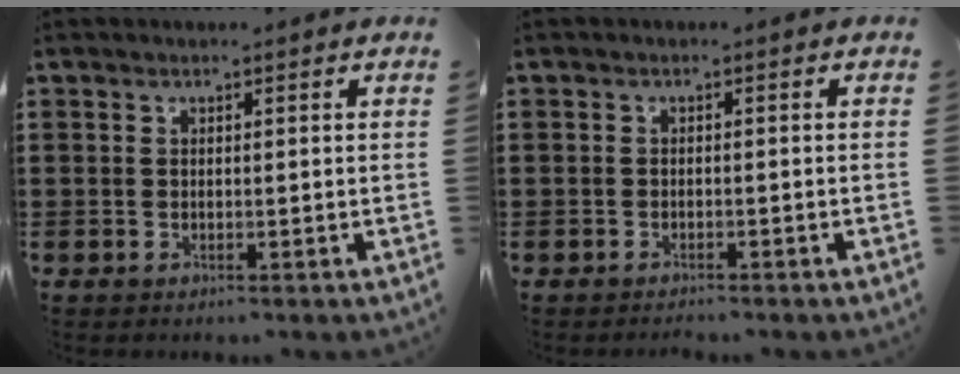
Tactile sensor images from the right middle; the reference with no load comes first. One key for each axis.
{"total": 0.8, "fx": -0.8, "fy": 0.0, "fz": 0.1, "tx": -0.004, "ty": -0.001, "tz": -0.016}